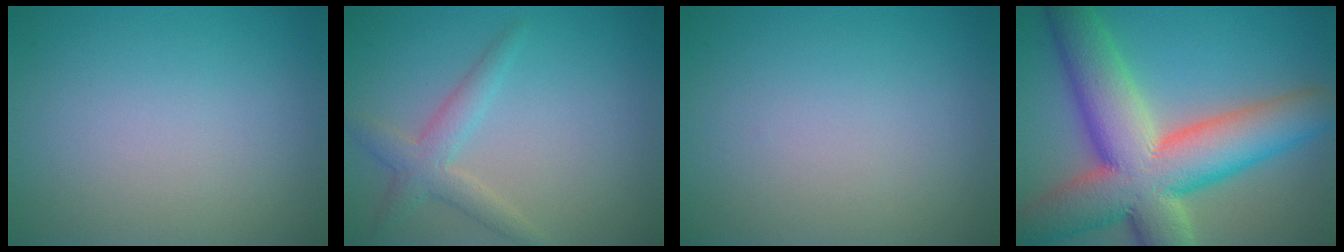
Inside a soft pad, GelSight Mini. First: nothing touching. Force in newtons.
{"total": 2.8, "press": 2.8, "slide": 0.1}
{"total": 0.0}
{"total": 14.1, "press": 14.1, "slide": 1.1}